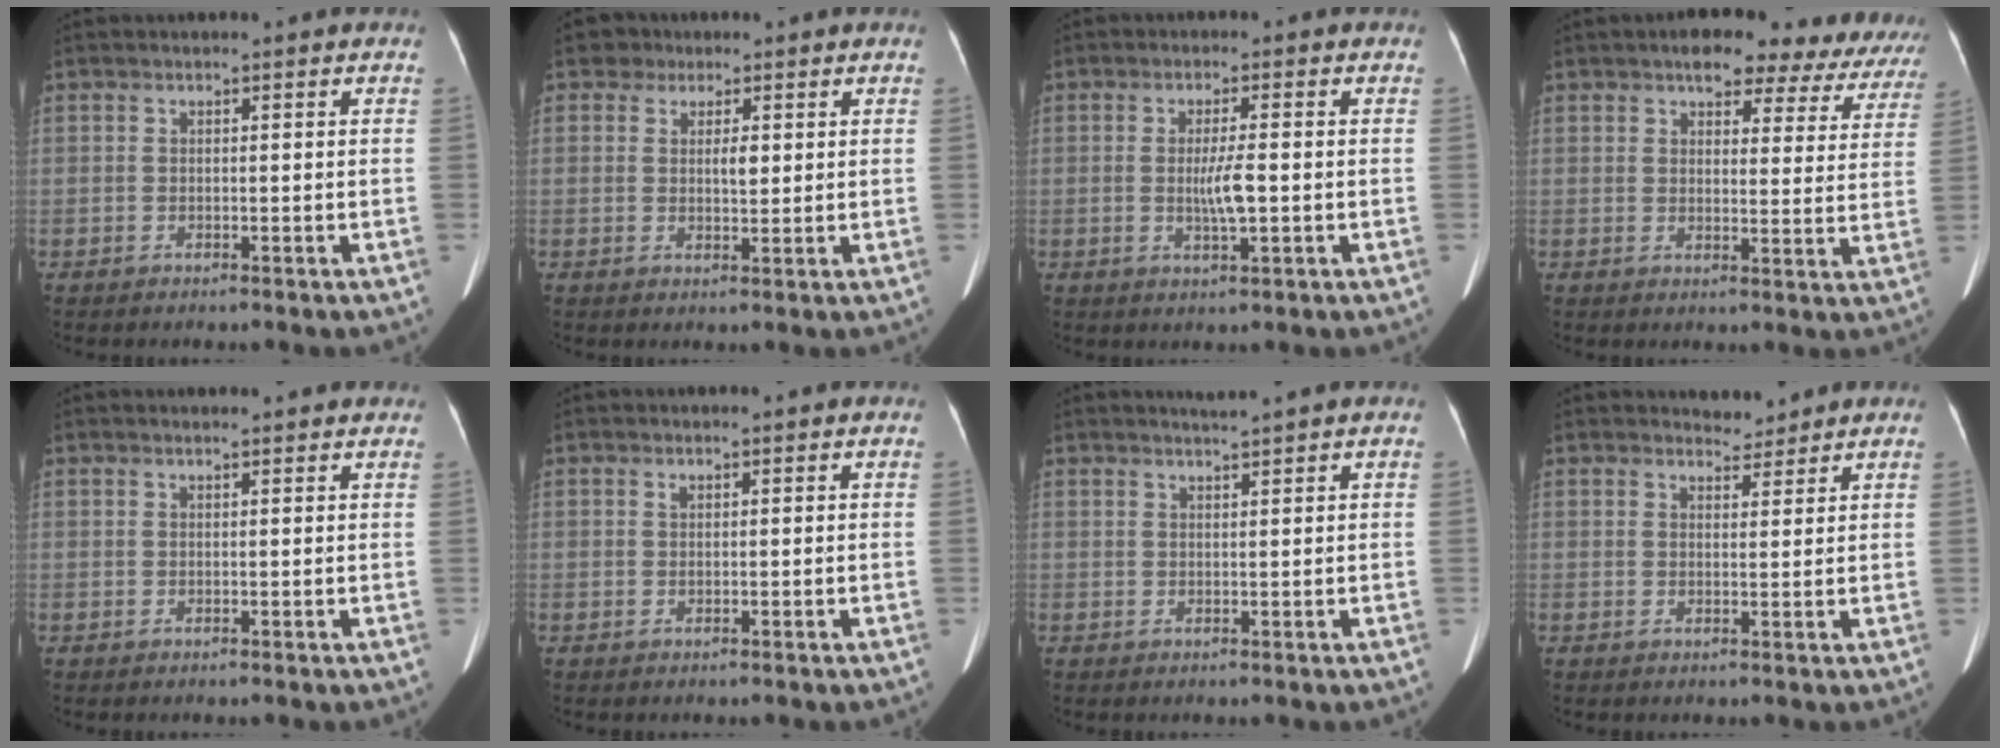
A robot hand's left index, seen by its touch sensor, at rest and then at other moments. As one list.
[{"total": 3.9, "force": [1.5, 3.0, 2.0], "torque": [-0.031, 0.009, 0.022]}, {"total": 4.0, "force": [-0.4, 0.3, 4.0], "torque": [-0.077, -0.006, -0.005]}, {"total": 16.4, "force": [14.1, 5.8, 6.1], "torque": [-0.044, 0.007, 0.138]}, {"total": 3.4, "force": [3.2, 0.6, 0.8], "torque": [-0.014, 0.016, 0.032]}, {"total": 0.6, "force": [0.4, 0.4, 0.3], "torque": [-0.006, 0.002, 0.012]}, {"total": 1.6, "force": [1.4, -0.7, 0.3], "torque": [-0.009, -0.004, 0.029]}, {"total": 2.4, "force": [2.3, 0.6, -0.2], "torque": [0.001, -0.002, 0.036]}]